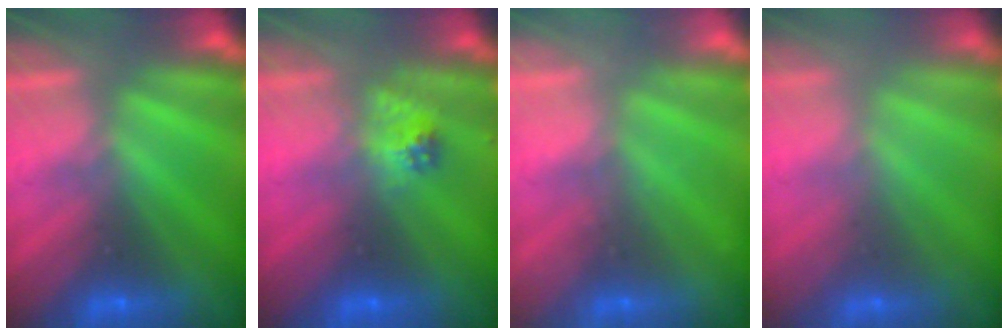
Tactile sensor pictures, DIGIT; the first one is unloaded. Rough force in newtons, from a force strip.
{"total": 2.3}
{"total": 2.2}
{"total": 2.3}